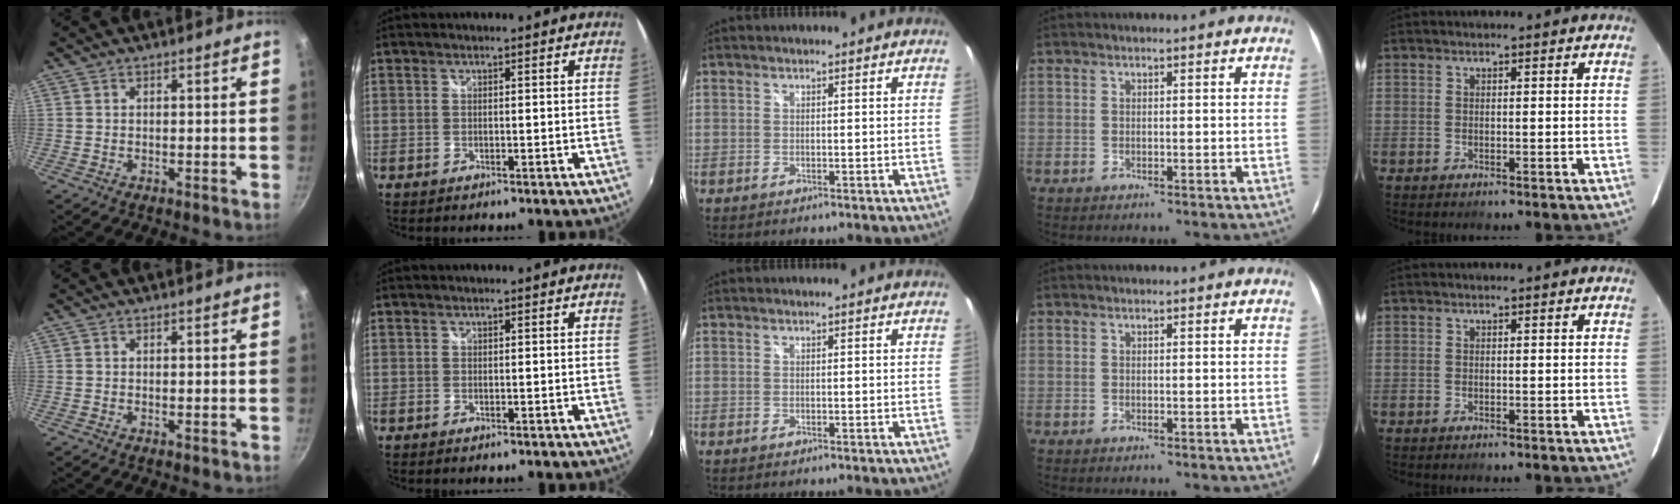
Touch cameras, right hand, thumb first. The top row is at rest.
{}